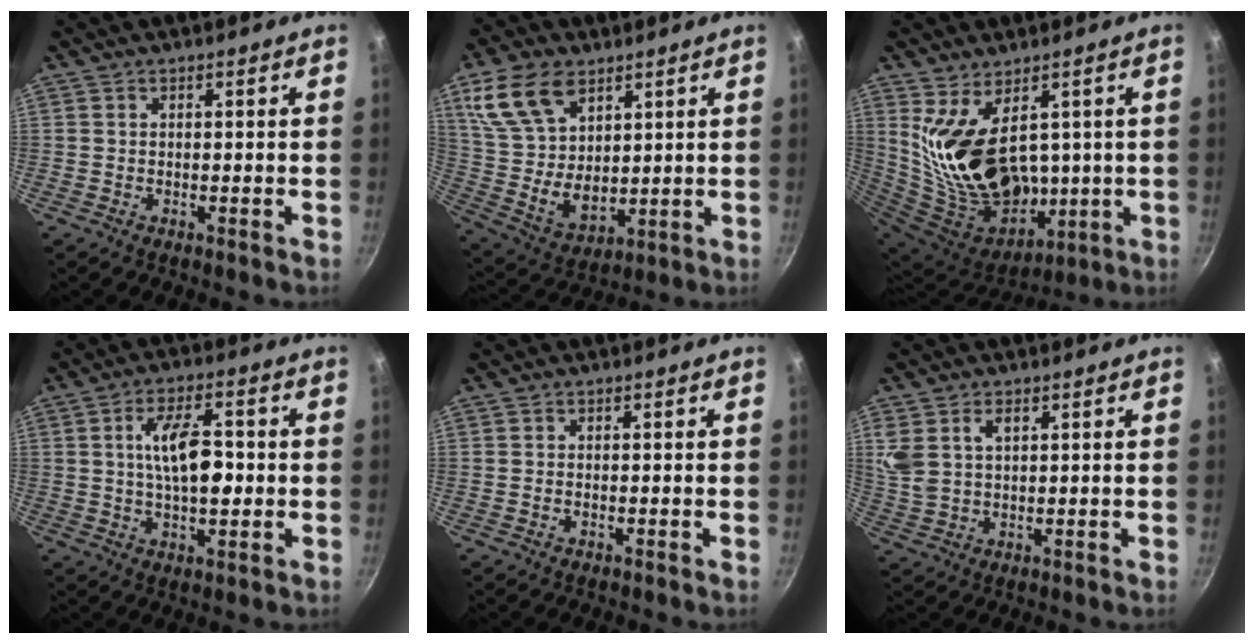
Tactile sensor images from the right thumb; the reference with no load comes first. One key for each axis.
{"total": 15.9, "fx": 7.9, "fy": 9.7, "fz": 9.9, "tx": -0.165, "ty": -0.034, "tz": 0.166}
{"total": 19.0, "fx": 3.2, "fy": 11.6, "fz": 14.7, "tx": -0.255, "ty": -0.028, "tz": 0.100}
{"total": 10.3, "fx": 0.7, "fy": 4.7, "fz": 9.2, "tx": -0.146, "ty": 0.005, "tz": 0.011}
{"total": 0.5, "fx": -0.2, "fy": 0.4, "fz": 0.4, "tx": -0.009, "ty": 0.004, "tz": -0.003}
{"total": 6.5, "fx": 2.4, "fy": 3.9, "fz": 4.6, "tx": -0.103, "ty": 0.002, "tz": 0.057}